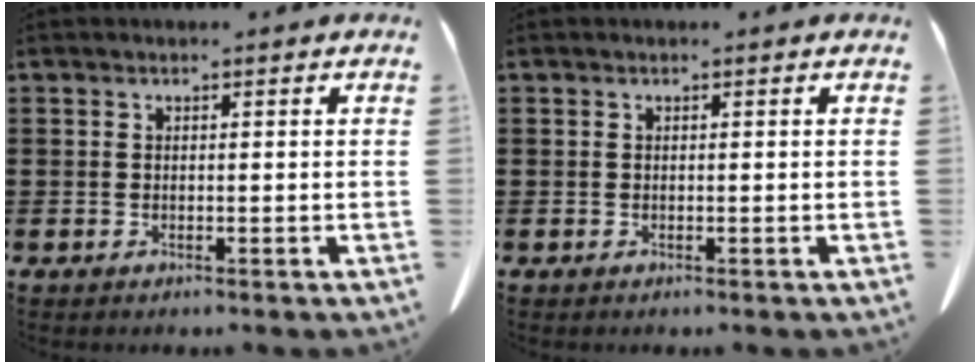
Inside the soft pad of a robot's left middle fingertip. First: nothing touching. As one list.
[{"total": 0.0}]